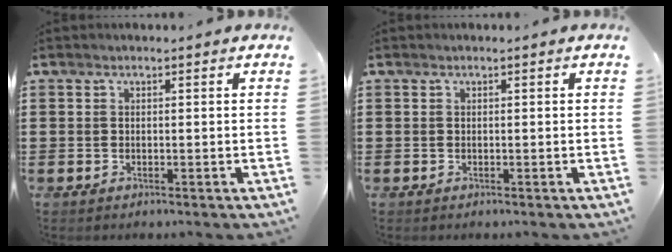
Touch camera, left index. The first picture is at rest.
{"total": 0.0}